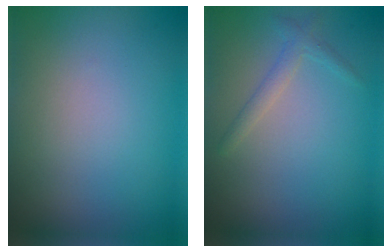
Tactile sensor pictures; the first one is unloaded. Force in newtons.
{"total": 1.5, "press": 1.4, "slide": 0.1}